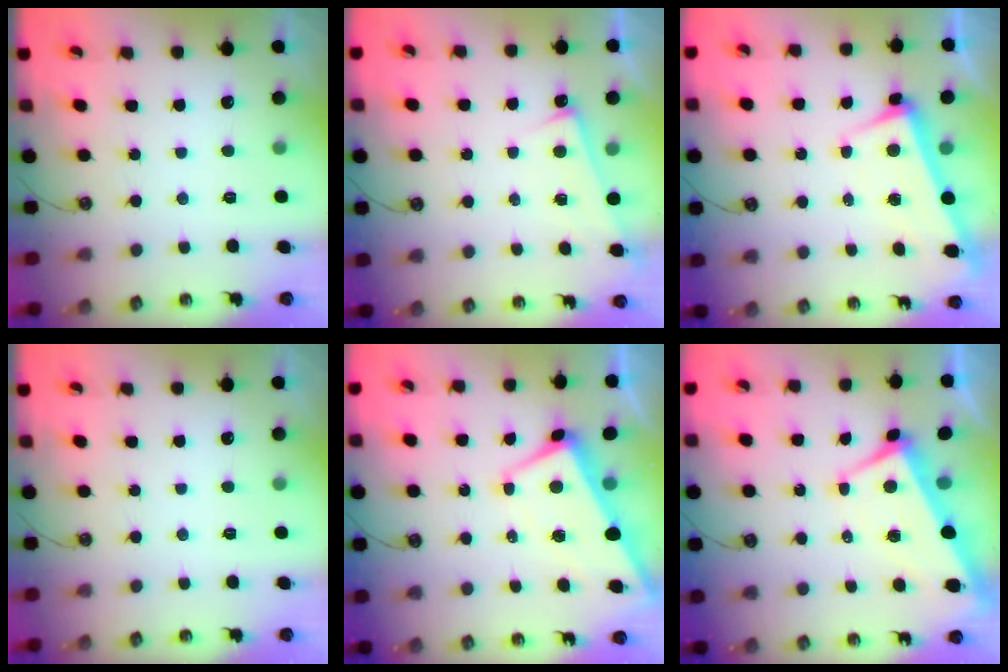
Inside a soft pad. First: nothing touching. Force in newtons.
{"total": 2.5, "press": 2.5, "slide": 0.4}
{"total": 3.2, "press": 3.0, "slide": 0.9}
{"total": 0.0}
{"total": 1.5, "press": 1.4, "slide": 0.7}
{"total": 1.4, "press": 0.9, "slide": 1.0}